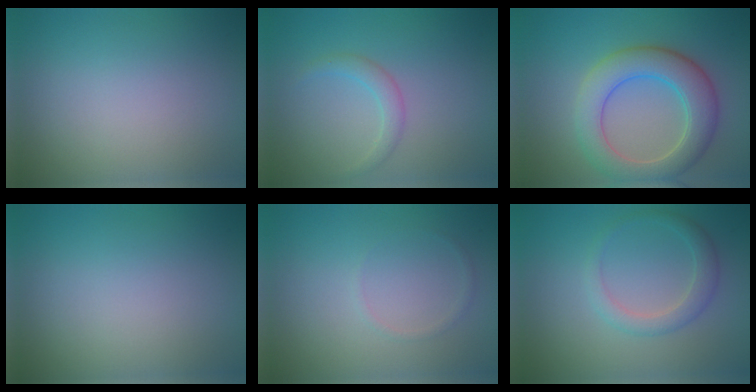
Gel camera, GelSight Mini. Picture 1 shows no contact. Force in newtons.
{"total": 1.6, "press": 1.6, "slide": 0.1}
{"total": 6.4, "press": 6.4, "slide": 0.6}
{"total": 0.0}
{"total": 0.7, "press": 0.7, "slide": 0.0}
{"total": 2.2, "press": 2.2, "slide": 0.2}